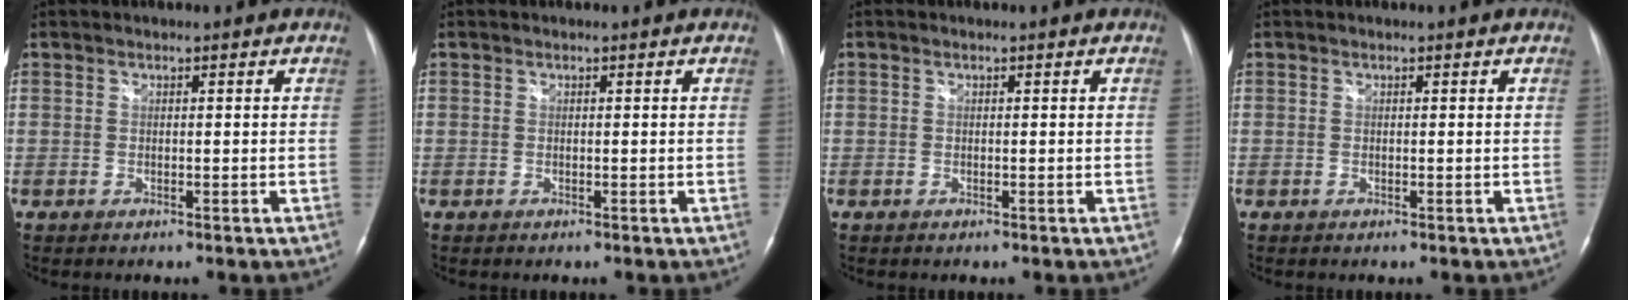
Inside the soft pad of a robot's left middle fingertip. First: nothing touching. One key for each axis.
{"total": 0.0}
{"total": 0.0}
{"total": 0.0}